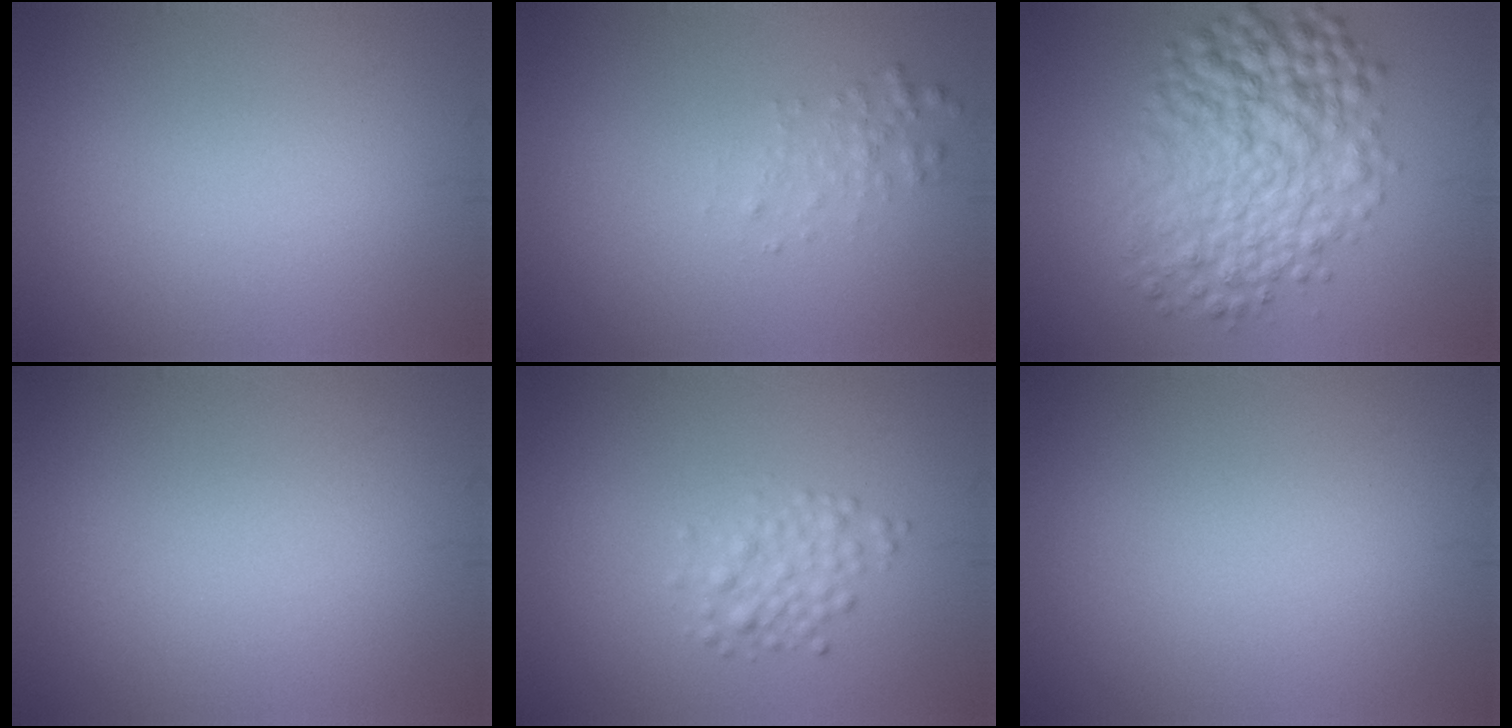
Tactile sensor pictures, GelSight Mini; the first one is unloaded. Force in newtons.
{"total": 1.3, "press": 1.3, "slide": 0.0}
{"total": 8.4, "press": 8.4, "slide": 0.0}
{"total": 0.0}
{"total": 1.9, "press": 1.9, "slide": 0.1}
{"total": 0.0}